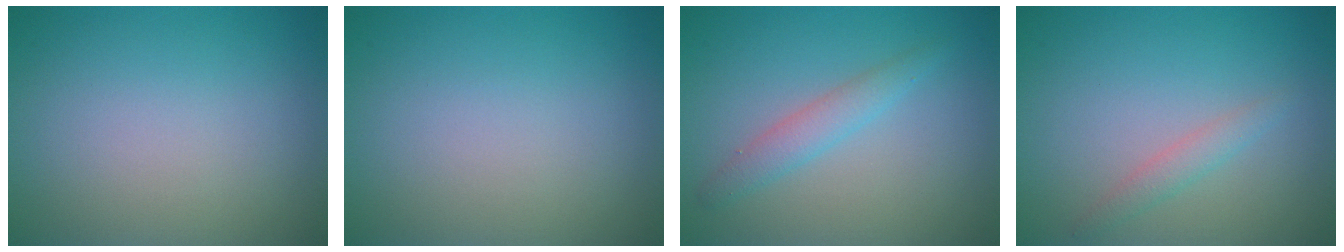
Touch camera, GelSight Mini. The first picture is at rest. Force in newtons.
{"total": 0.0}
{"total": 2.9, "press": 2.9, "slide": 0.4}
{"total": 1.3, "press": 1.3, "slide": 0.1}